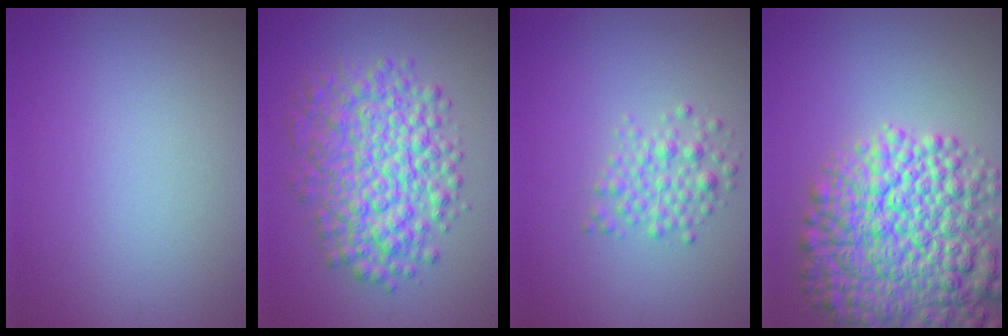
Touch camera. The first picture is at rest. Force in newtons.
{"total": 7.6, "press": 7.6, "slide": 0.2}
{"total": 2.5, "press": 2.5, "slide": 0.1}
{"total": 11.6, "press": 11.6, "slide": 0.6}